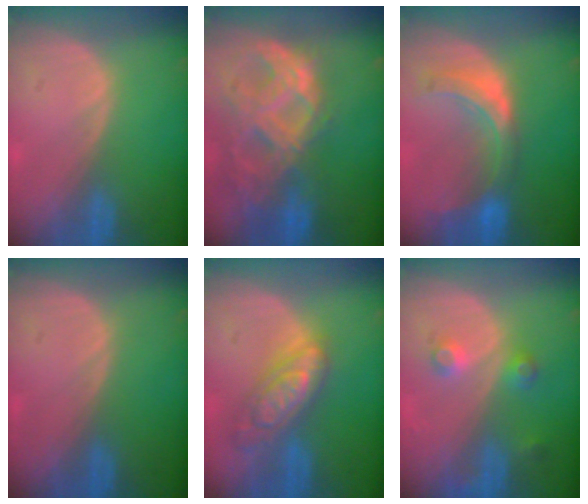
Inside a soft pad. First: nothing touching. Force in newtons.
{"total": 11.3, "press": 9.5, "slide": 6.0}
{"total": 7.8, "press": 6.9, "slide": 3.5}
{"total": 0.0}
{"total": 7.4, "press": 7.4, "slide": 0.5}
{"total": 3.9, "press": 3.6, "slide": 1.5}